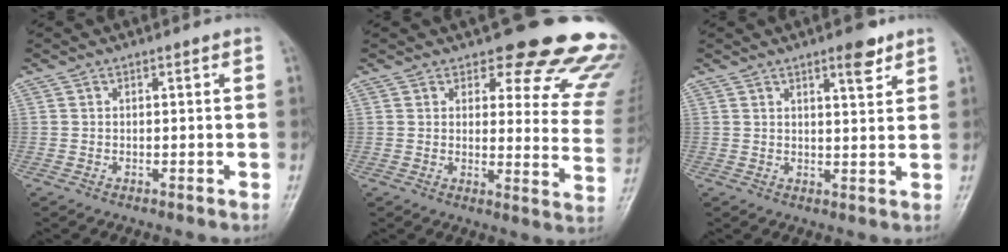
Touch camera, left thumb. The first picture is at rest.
{"total": 19.7, "force": [16.5, 6.3, 8.6], "torque": [-0.049, -0.122, 0.172]}
{"total": 4.7, "force": [3.1, 1.3, 3.3], "torque": [-0.039, -0.019, 0.044]}